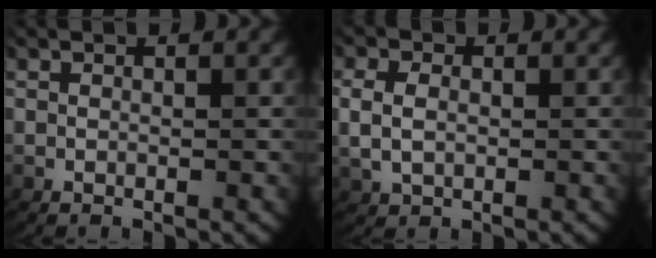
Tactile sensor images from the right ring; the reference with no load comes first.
{"total": 2.8, "force": [0.4, 2.2, 1.6], "torque": [-0.047, -0.002, 0.014]}